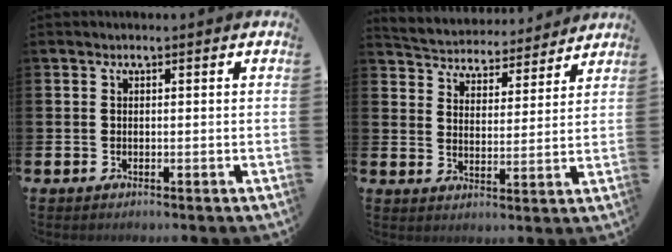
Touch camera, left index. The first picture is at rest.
{"total": 4.7, "force": [4.5, 1.3, -0.1], "torque": [-0.022, -0.040, 0.075]}